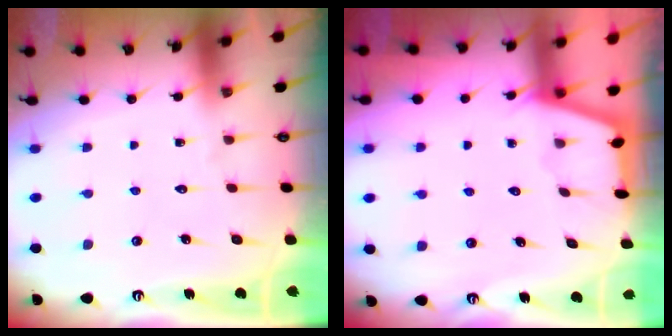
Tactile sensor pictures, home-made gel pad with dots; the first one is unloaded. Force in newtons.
{"total": 1.7, "press": 1.7, "slide": 0.4}